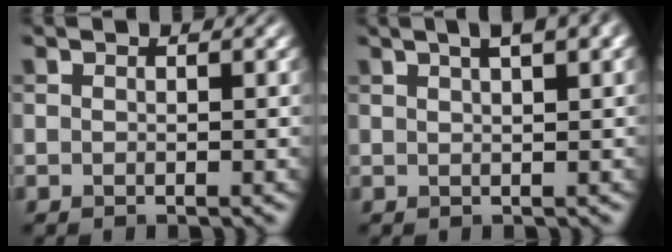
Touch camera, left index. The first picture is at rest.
{"total": 5.1, "force": [2.8, 1.8, 3.8], "torque": [-0.035, 0.021, 0.017]}